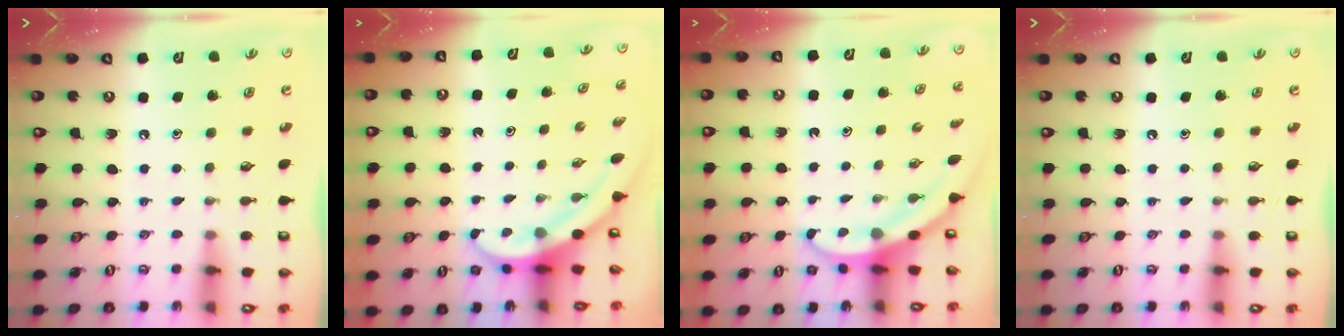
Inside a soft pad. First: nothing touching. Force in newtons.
{"total": 4.4, "press": 4.4, "slide": 0.3}
{"total": 3.1, "press": 3.1, "slide": 0.2}
{"total": 0.0}